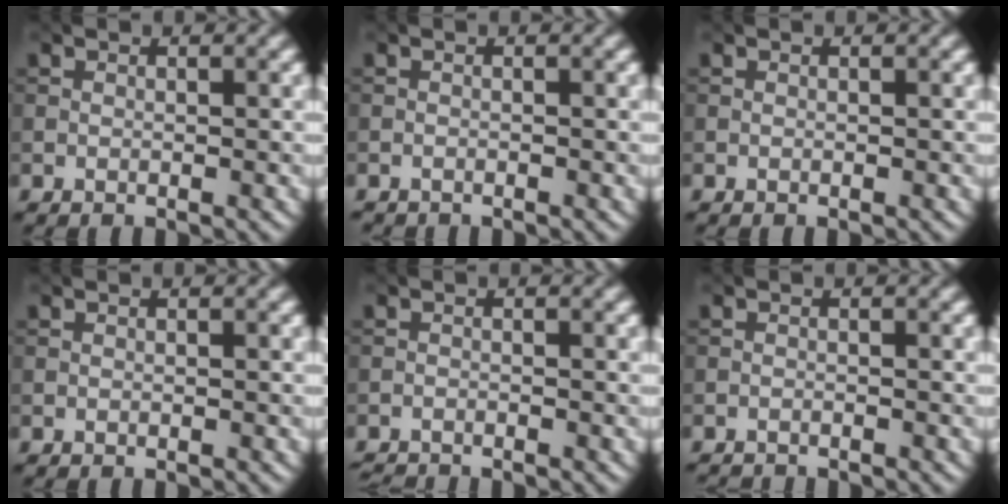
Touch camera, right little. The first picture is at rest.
{"total": 0.8, "force": [-0.8, 0.0, -0.1], "torque": [0.003, -0.005, -0.017]}
{"total": 0.0}
{"total": 0.0}
{"total": 1.8, "force": [-1.8, 0.1, 0.2], "torque": [-0.004, -0.009, -0.036]}
{"total": 1.8, "force": [-1.7, 0.2, 0.2], "torque": [0.002, -0.009, -0.031]}